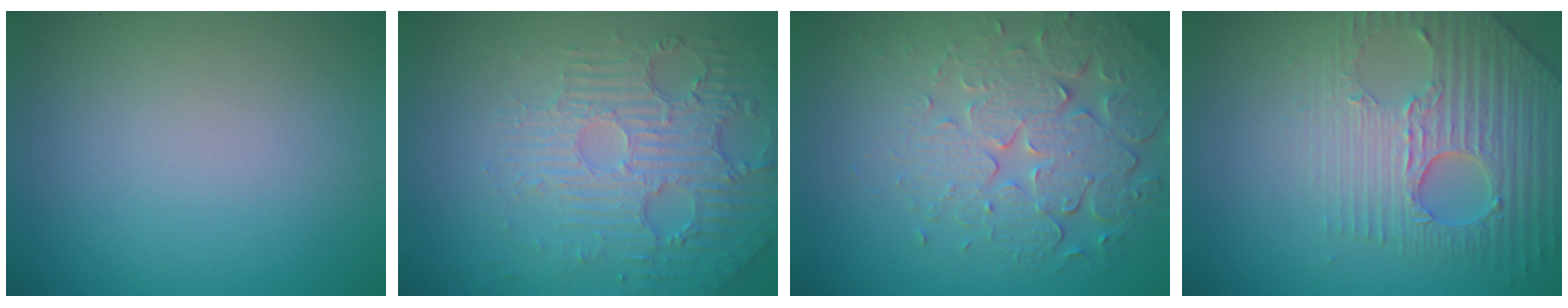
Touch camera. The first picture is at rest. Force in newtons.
{"total": 6.1, "press": 3.8, "slide": 4.8}
{"total": 6.2, "press": 4.9, "slide": 3.9}
{"total": 4.8, "press": 4.5, "slide": 1.7}